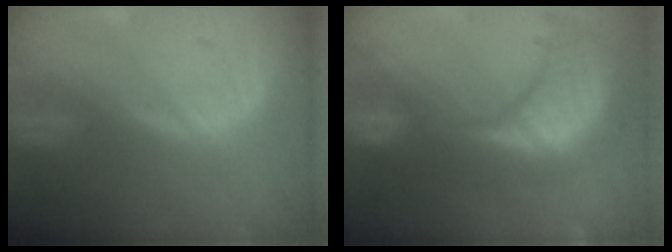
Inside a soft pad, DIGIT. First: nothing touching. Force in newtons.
{"total": 13.6, "press": 11.8, "slide": 6.8}